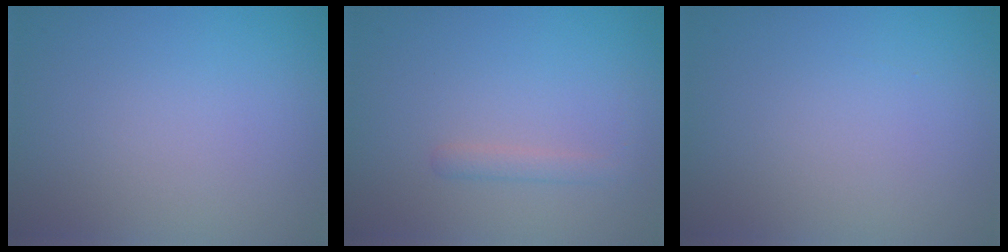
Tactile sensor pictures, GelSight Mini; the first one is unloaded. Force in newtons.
{"total": 1.2, "press": 1.2, "slide": 0.1}
{"total": 0.0}